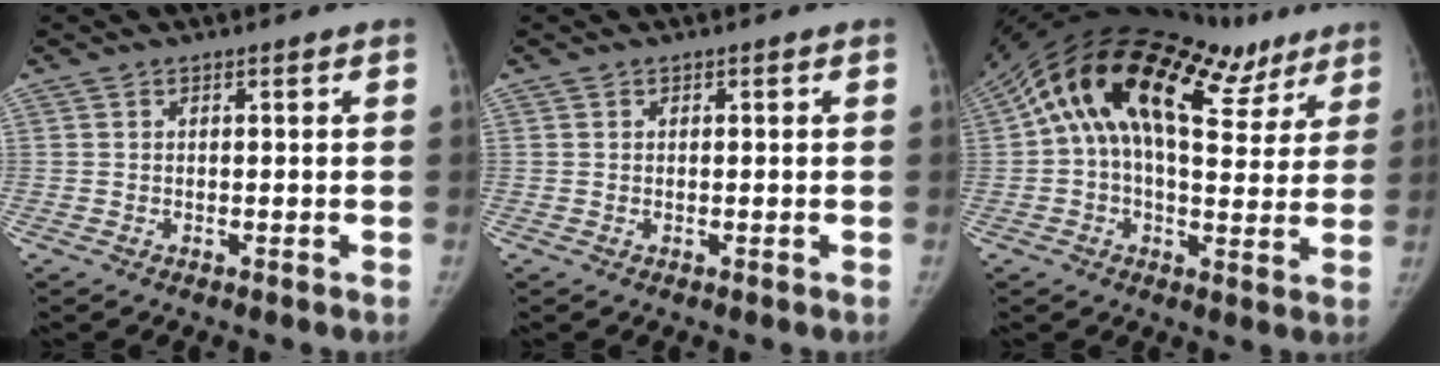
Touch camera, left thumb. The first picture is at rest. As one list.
[{"total": 0.0}, {"total": 25.5, "force": [13.4, 13.1, 17.3], "torque": [-0.265, 0.040, 0.211]}]